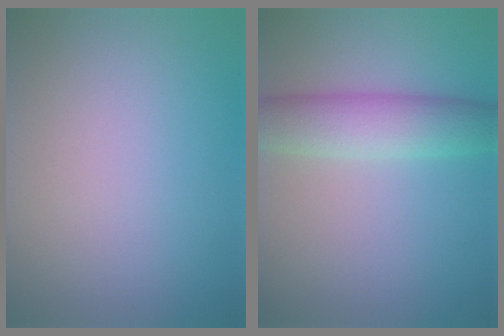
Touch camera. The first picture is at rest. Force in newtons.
{"total": 5.1, "press": 5.1, "slide": 0.4}